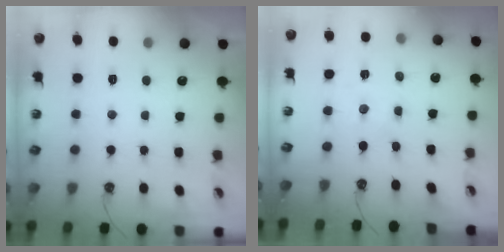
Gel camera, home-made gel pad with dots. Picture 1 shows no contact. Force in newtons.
{"total": 0.0}